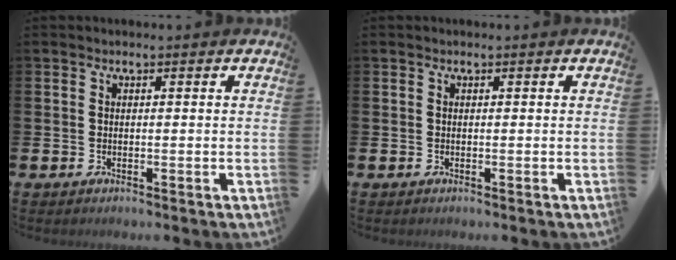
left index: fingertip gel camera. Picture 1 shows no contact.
{"total": 0.0}